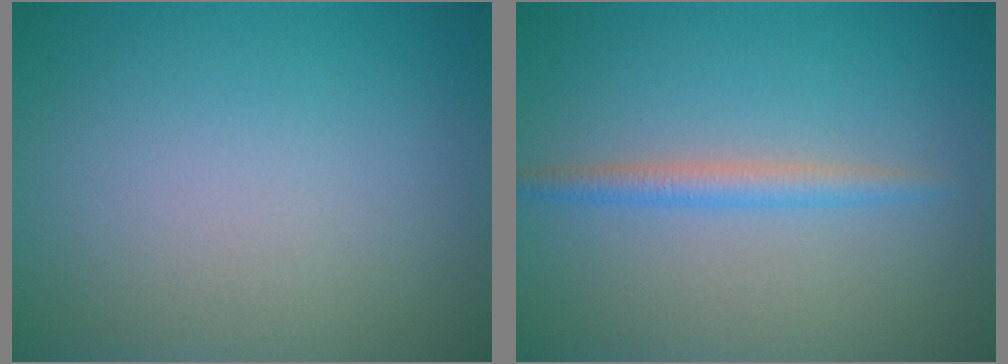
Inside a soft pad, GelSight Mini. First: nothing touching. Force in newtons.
{"total": 1.9, "press": 1.9, "slide": 0.2}